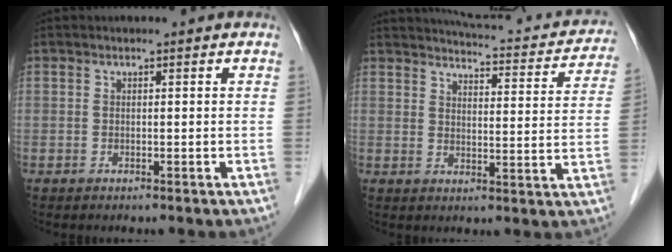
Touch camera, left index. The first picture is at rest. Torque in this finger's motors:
{"motor_torque": [0.03, -0.32, -0.04, 0.00]}